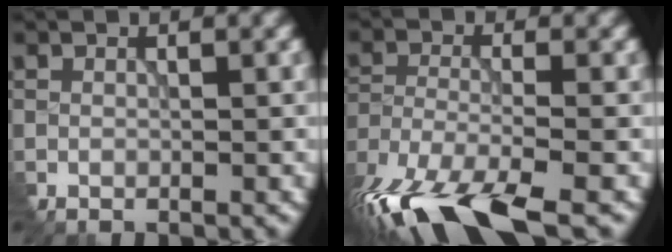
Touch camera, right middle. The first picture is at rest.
{"total": 10.8, "force": [-8.2, 3.0, 6.4], "torque": [-0.148, -0.026, -0.148]}